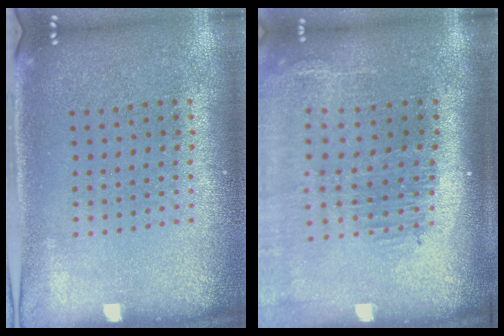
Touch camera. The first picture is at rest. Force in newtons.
{"total": 2.3, "press": 1.8, "slide": 1.3}